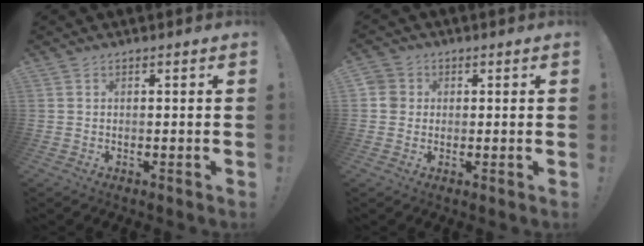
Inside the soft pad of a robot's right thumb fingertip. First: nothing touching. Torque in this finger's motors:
{"motor_torque": [0.48, 0.38, 0.20, -0.12, -0.03]}